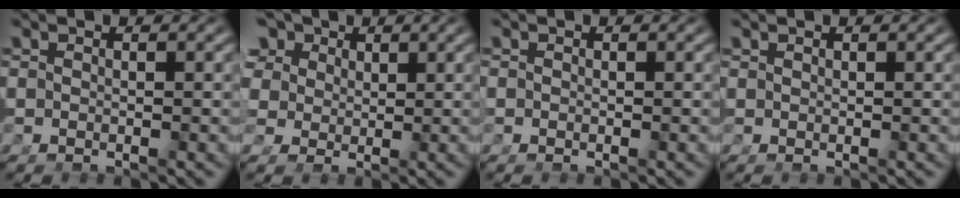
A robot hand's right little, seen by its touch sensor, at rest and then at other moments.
{"total": 7.5, "force": [2.7, 5.7, 4.0], "torque": [-0.097, -0.018, 0.056]}
{"total": 1.1, "force": [-0.2, 0.9, 0.6], "torque": [-0.023, -0.005, -0.003]}
{"total": 0.6, "force": [0.5, -0.3, 0.2], "torque": [0.001, 0.003, 0.012]}